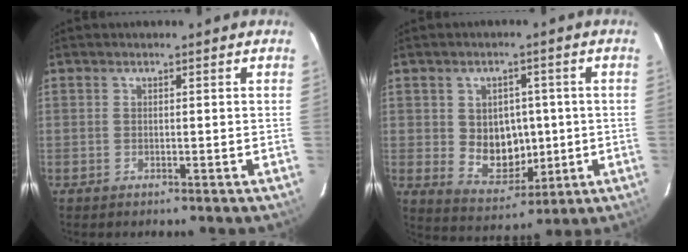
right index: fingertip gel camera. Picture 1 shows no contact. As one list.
[{"total": 9.1, "force": [-0.1, 7.5, 5.1], "torque": [-0.097, -0.002, 0.022]}]